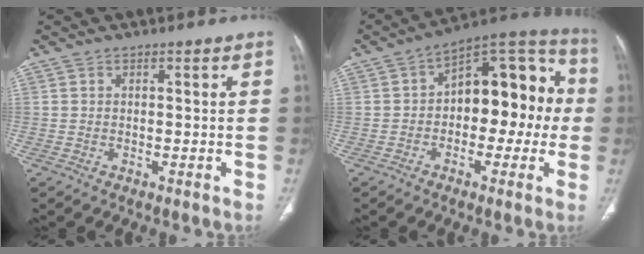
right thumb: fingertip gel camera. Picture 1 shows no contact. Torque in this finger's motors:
{"motor_torque": [-0.42, 0.99, 0.50, 0.13, 0.09]}